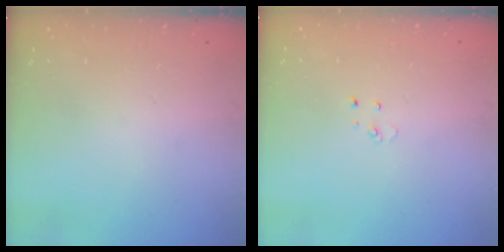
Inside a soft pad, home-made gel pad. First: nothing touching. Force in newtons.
{"total": 2.5, "press": 2.5, "slide": 0.2}